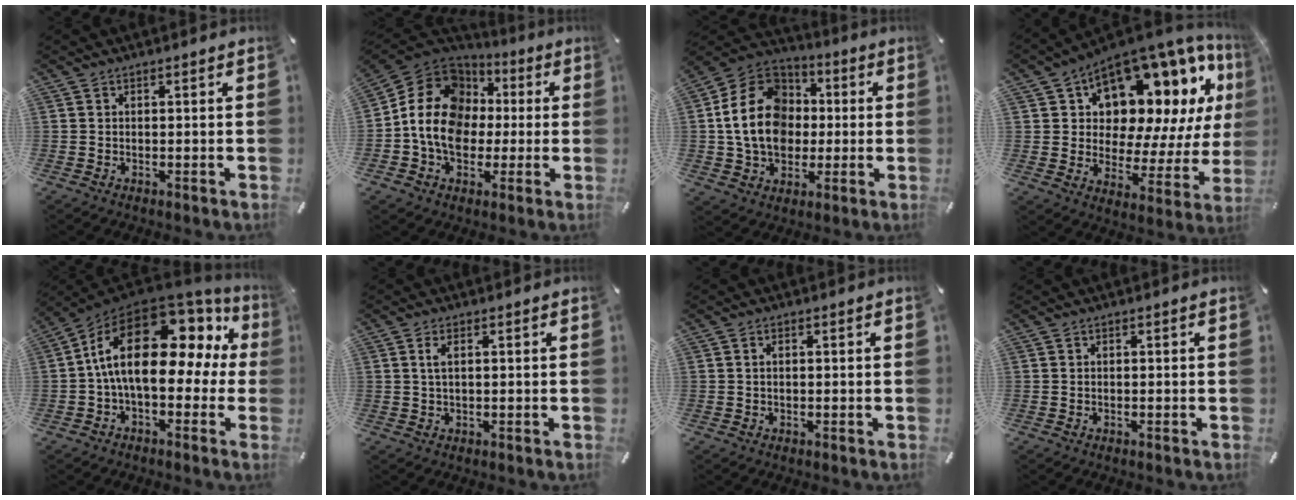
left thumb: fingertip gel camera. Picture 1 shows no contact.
{"total": 15.6, "force": [-1.4, 13.3, 8.0], "torque": [-0.166, 0.020, -0.023]}
{"total": 18.1, "force": [0.1, 15.0, 10.1], "torque": [-0.226, 0.016, 0.000]}
{"total": 14.1, "force": [10.3, 7.6, 5.9], "torque": [-0.082, -0.110, 0.172]}
{"total": 21.1, "force": [3.8, 11.0, 17.6], "torque": [-0.322, -0.020, 0.061]}
{"total": 2.6, "force": [0.6, 1.0, 2.3], "torque": [-0.048, 0.005, 0.008]}
{"total": 1.0, "force": [0.1, 0.6, 0.9], "torque": [-0.018, 0.005, 0.001]}
{"total": 0.0}